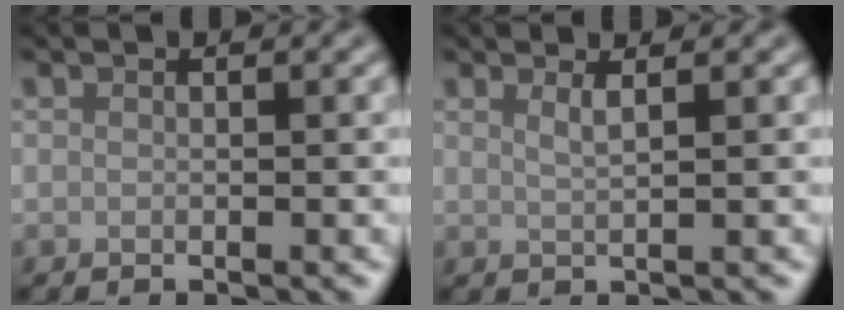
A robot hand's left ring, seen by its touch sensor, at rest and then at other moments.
{"total": 1.5, "force": [0.8, 0.5, 1.2], "torque": [-0.010, 0.001, 0.010]}